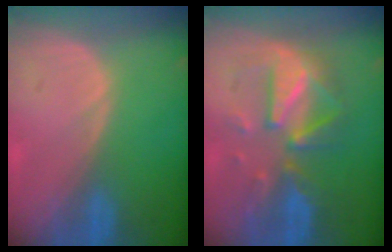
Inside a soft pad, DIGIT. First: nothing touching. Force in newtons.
{"total": 8.8, "press": 8.8, "slide": 0.4}